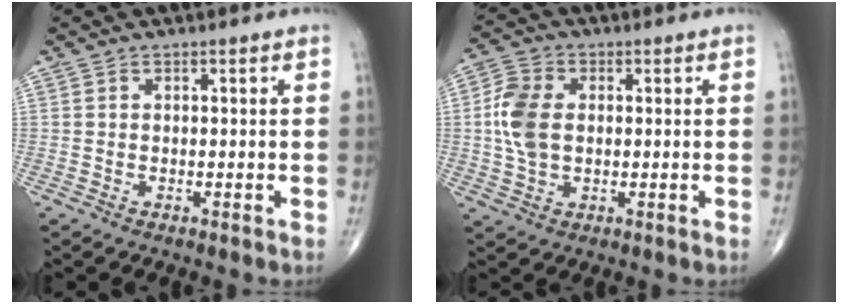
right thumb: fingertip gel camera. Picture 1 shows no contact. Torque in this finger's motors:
{"motor_torque": [-0.23, 0.24, 0.66, 0.17, 0.00]}